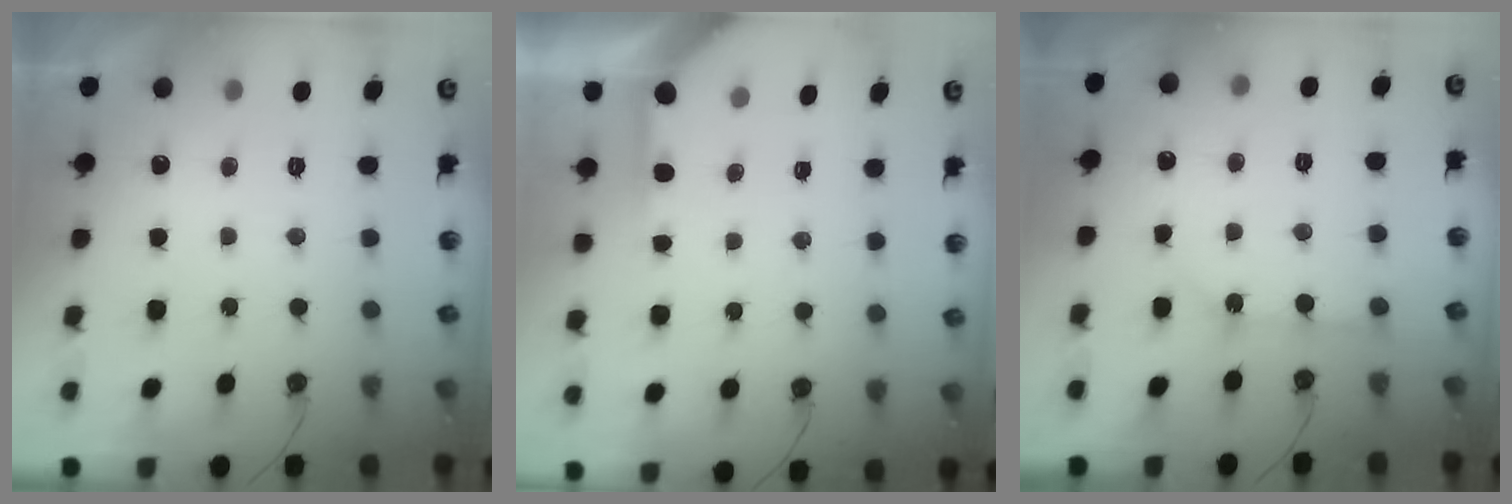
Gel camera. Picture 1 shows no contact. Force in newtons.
{"total": 3.8, "press": 3.8, "slide": 0.5}
{"total": 6.9, "press": 6.9, "slide": 0.6}